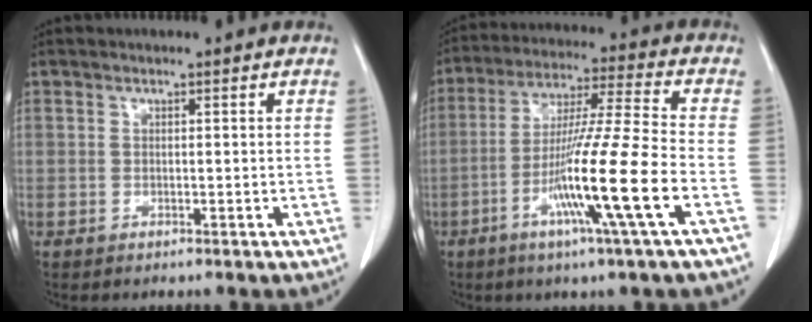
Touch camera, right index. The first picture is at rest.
{"total": 15.2, "force": [-5.4, -1.9, 14.1], "torque": [-0.264, -0.017, -0.102]}